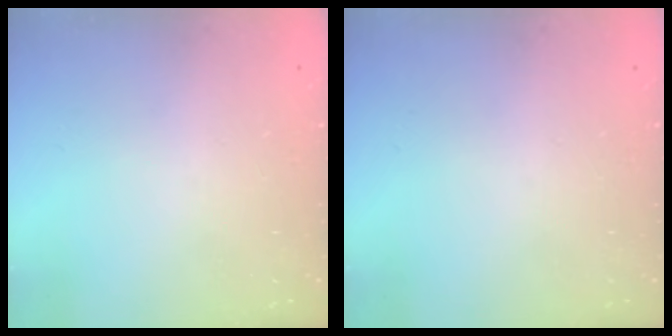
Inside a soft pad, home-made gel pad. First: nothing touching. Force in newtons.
{"total": 0.0}